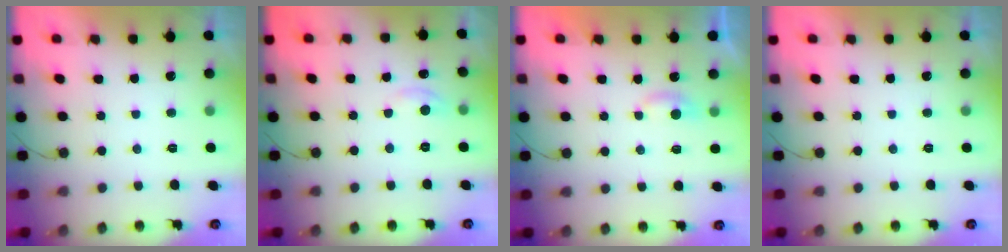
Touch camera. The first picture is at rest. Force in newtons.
{"total": 3.0, "press": 3.0, "slide": 0.3}
{"total": 2.8, "press": 2.8, "slide": 0.3}
{"total": 0.0}